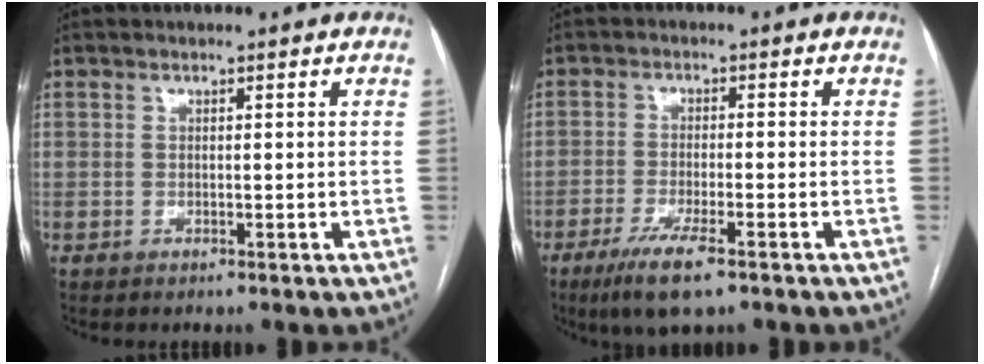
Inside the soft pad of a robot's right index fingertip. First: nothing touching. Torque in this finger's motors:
{"motor_torque": [0.21, -0.24, 0.43, 0.11]}